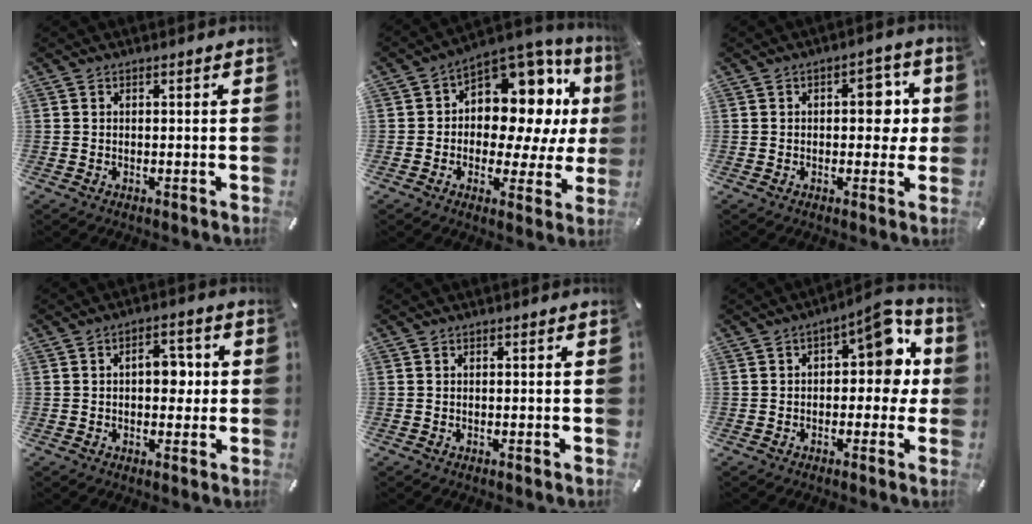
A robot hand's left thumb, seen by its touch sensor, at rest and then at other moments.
{"total": 13.6, "force": [4.2, 9.4, 8.9], "torque": [-0.111, -0.054, 0.075]}
{"total": 7.8, "force": [0.8, 4.7, 6.1], "torque": [-0.061, -0.004, 0.001]}
{"total": 6.3, "force": [0.4, 3.7, 5.1], "torque": [-0.066, 0.002, -0.003]}
{"total": 0.0}
{"total": 10.2, "force": [2.7, 5.2, 8.3], "torque": [-0.095, -0.019, 0.038]}